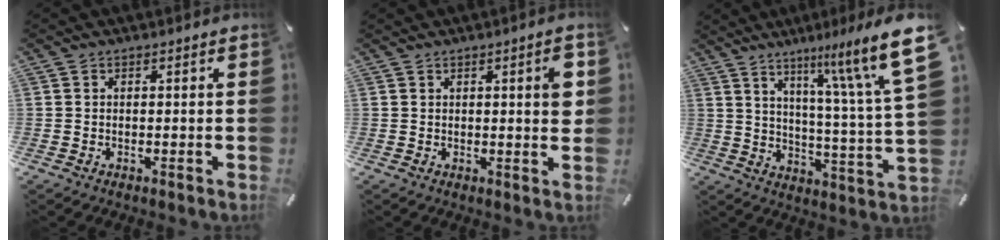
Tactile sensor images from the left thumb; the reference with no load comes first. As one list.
[{"total": 5.2, "force": [1.5, 1.2, 4.8], "torque": [-0.068, -0.006, 0.019]}, {"total": 18.3, "force": [10.9, 2.4, 14.6], "torque": [-0.215, -0.073, 0.162]}]